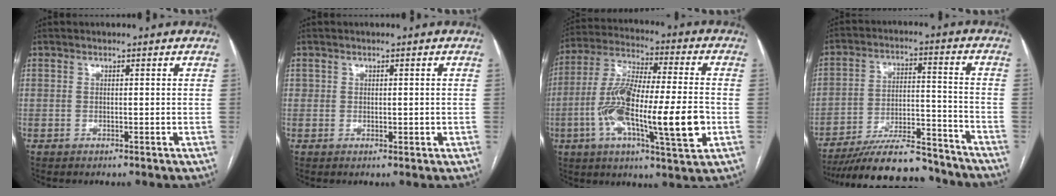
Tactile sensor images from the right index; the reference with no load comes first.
{"total": 1.4, "force": [0.0, 1.1, 0.7], "torque": [-0.011, 0.007, 0.005]}
{"total": 19.4, "force": [-4.4, 3.2, 18.6], "torque": [-0.333, -0.001, -0.074]}
{"total": 18.5, "force": [-16.7, 3.5, 7.3], "torque": [-0.114, 0.012, -0.262]}